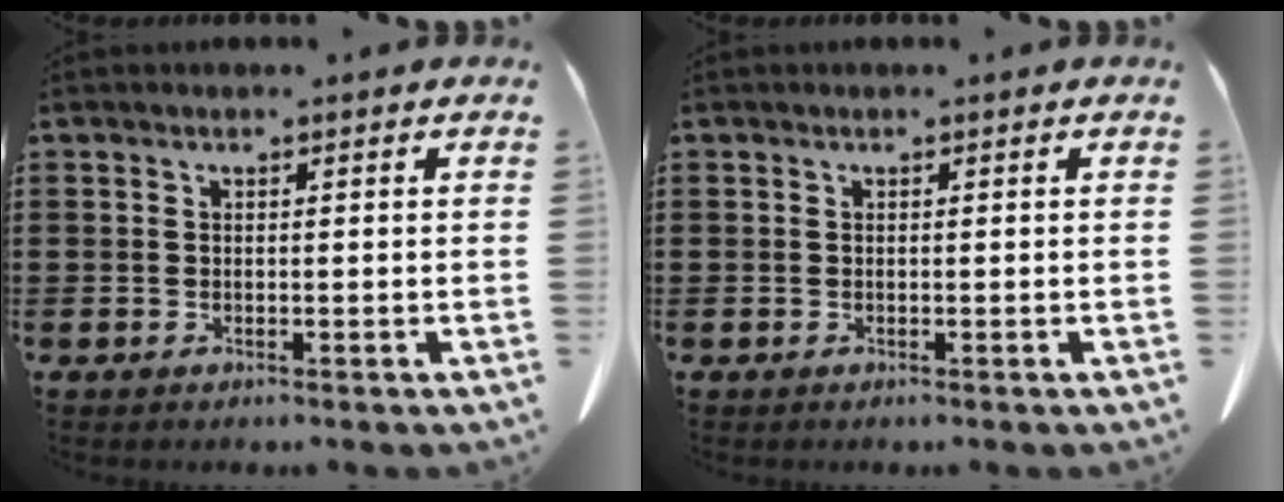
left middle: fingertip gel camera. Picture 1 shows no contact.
{"total": 0.0}